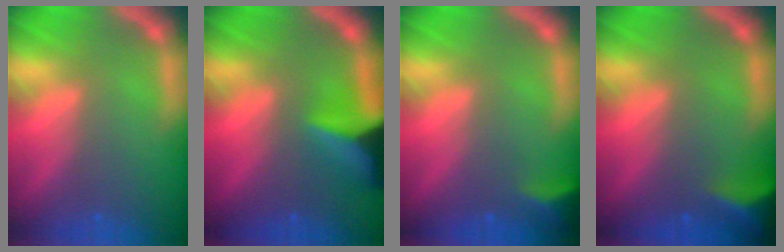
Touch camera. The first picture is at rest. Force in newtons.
{"total": 7.5}
{"total": 2.9}
{"total": 5.4}